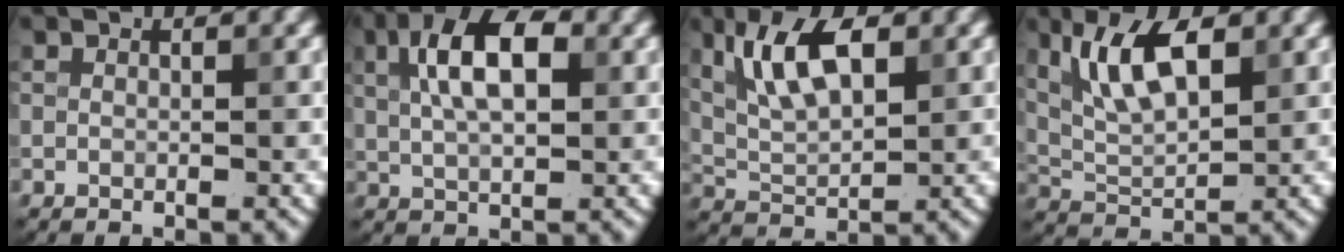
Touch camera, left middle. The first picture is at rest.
{"total": 6.7, "force": [1.8, 3.2, 5.6], "torque": [-0.100, 0.014, 0.026]}
{"total": 6.1, "force": [2.5, 2.5, 4.9], "torque": [-0.096, 0.003, 0.047]}
{"total": 5.9, "force": [2.5, 2.4, 4.8], "torque": [-0.096, 0.001, 0.047]}